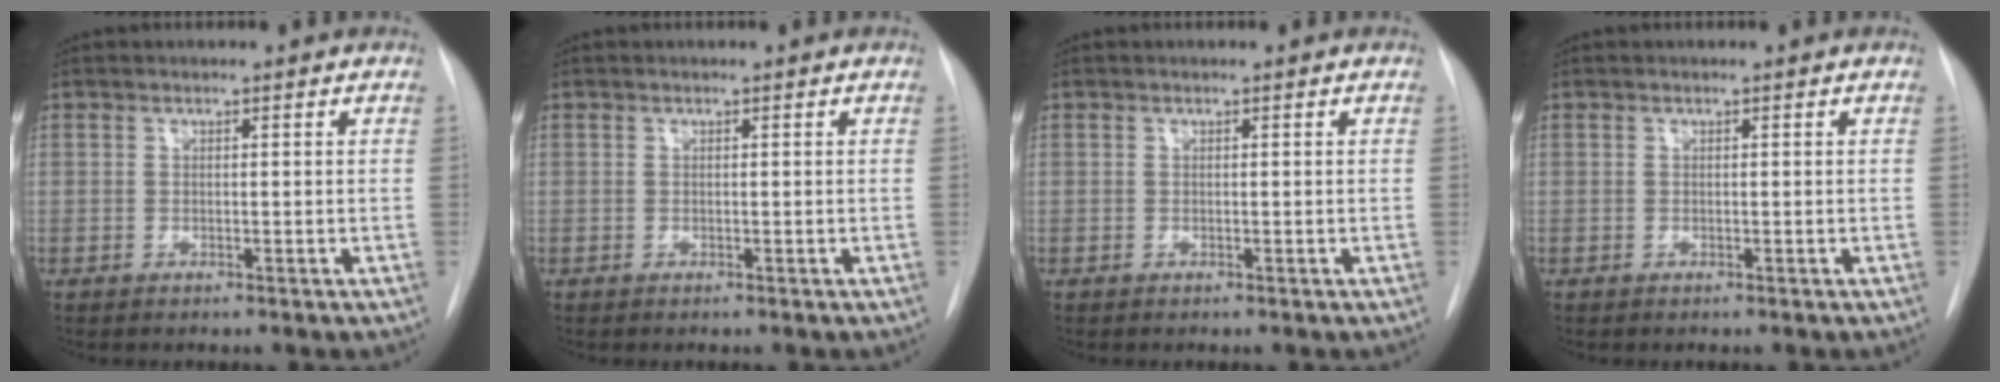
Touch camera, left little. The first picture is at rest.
{"total": 0.0}
{"total": 0.0}
{"total": 0.0}